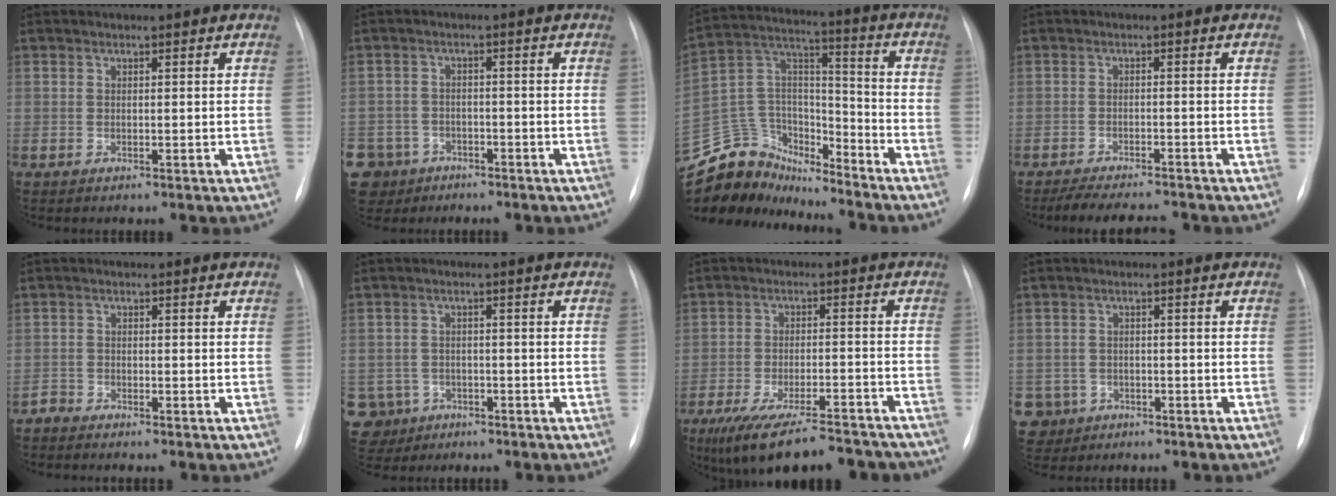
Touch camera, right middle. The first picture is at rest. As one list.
[{"total": 11.5, "force": [-6.6, 9.0, 2.6], "torque": [-0.099, -0.002, -0.102]}, {"total": 15.8, "force": [-14.5, 5.8, 1.8], "torque": [-0.045, 0.074, -0.256]}, {"total": 7.6, "force": [-7.1, 0.7, 2.8], "torque": [-0.046, -0.009, -0.108]}, {"total": 1.6, "force": [-1.6, 0.0, -0.1], "torque": [0.000, -0.006, -0.029]}, {"total": 7.7, "force": [-3.9, 6.7, 0.7], "torque": [-0.034, 0.008, -0.057]}, {"total": 17.9, "force": [-15.4, 3.7, 8.5], "torque": [-0.131, -0.012, -0.218]}, {"total": 6.2, "force": [-3.2, 5.3, 0.2], "torque": [-0.019, 0.005, -0.047]}]